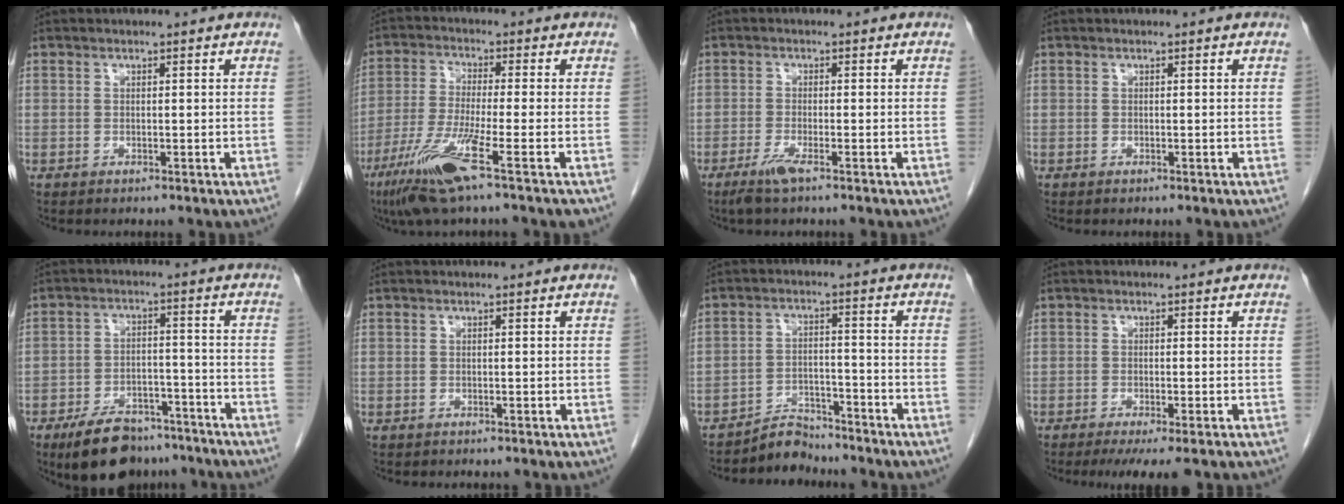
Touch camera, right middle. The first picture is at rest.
{"total": 10.6, "force": [-5.7, -0.6, 8.9], "torque": [-0.185, -0.030, -0.109]}
{"total": 2.7, "force": [-1.8, -0.1, 2.0], "torque": [-0.048, -0.008, -0.039]}
{"total": 0.0}
{"total": 11.2, "force": [-8.7, 5.0, 4.8], "torque": [-0.074, 0.004, -0.139]}
{"total": 0.0}
{"total": 5.4, "force": [-5.2, 1.2, -0.6], "torque": [0.011, 0.011, -0.086]}
{"total": 5.6, "force": [-4.0, 0.6, 3.9], "torque": [-0.052, -0.016, -0.058]}